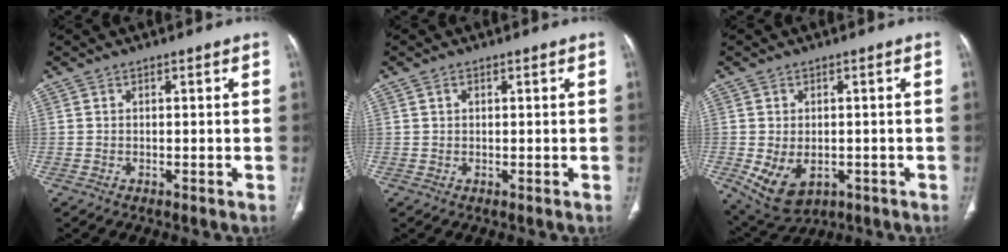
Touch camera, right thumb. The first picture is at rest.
{"total": 0.9, "force": [0.4, 0.6, 0.5], "torque": [-0.008, 0.001, 0.007]}
{"total": 8.5, "force": [-2.2, 5.7, 5.9], "torque": [-0.099, -0.001, -0.016]}